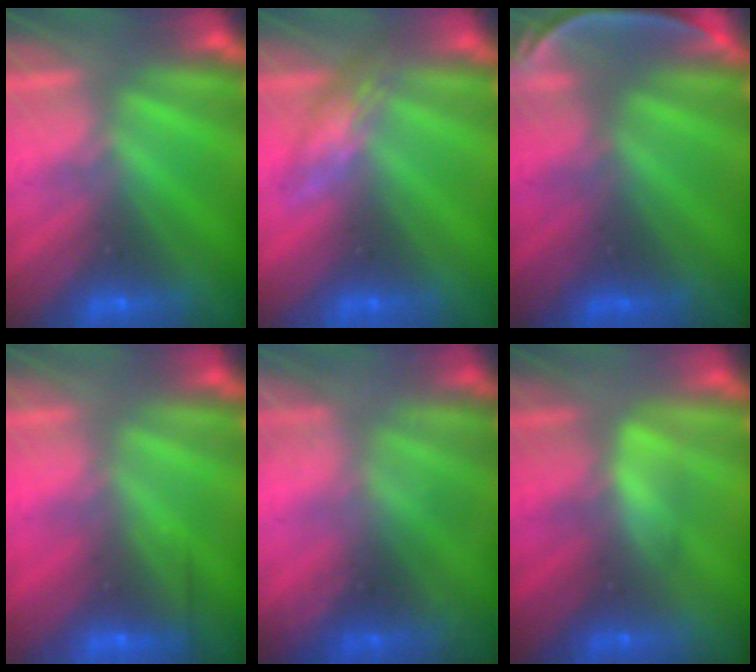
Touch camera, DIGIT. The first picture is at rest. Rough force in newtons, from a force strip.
{"total": 2.5}
{"total": 7.4}
{"total": 2.5}
{"total": 1.5}
{"total": 2.6}